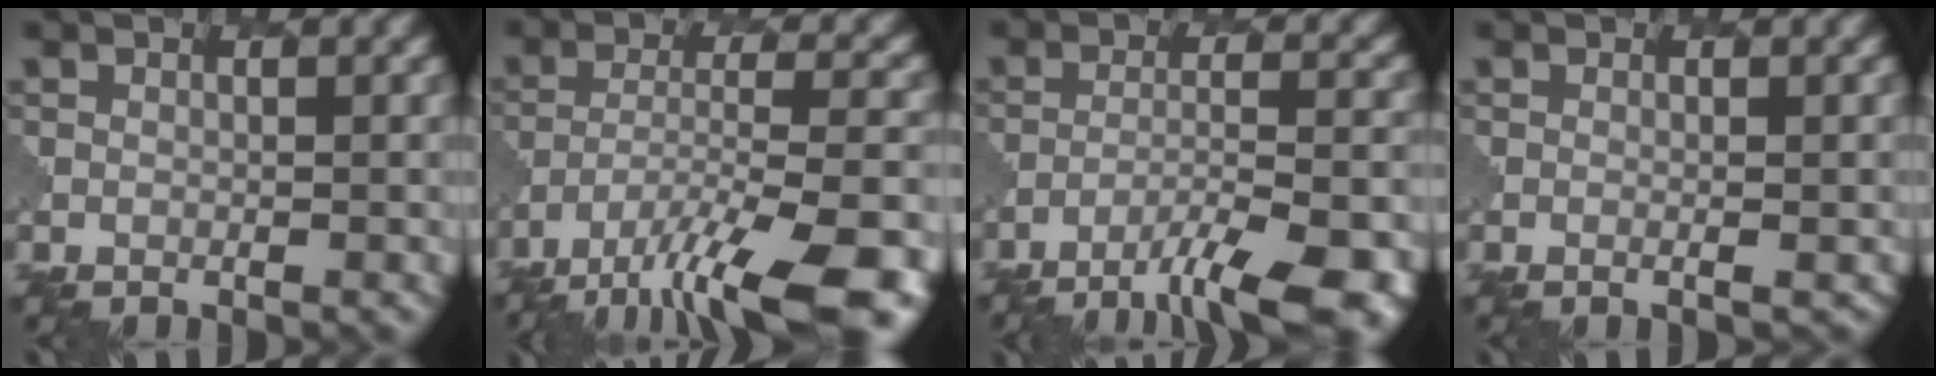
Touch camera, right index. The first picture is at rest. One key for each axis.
{"total": 12.2, "fx": -8.6, "fy": 3.3, "fz": 8.0, "tx": -0.147, "ty": -0.016, "tz": -0.134}
{"total": 9.1, "fx": -6.3, "fy": 2.2, "fz": 6.3, "tx": -0.091, "ty": -0.010, "tz": -0.086}
{"total": 1.4, "fx": -0.2, "fy": 0.5, "fz": 1.3, "tx": -0.003, "ty": 0.008, "tz": -0.005}